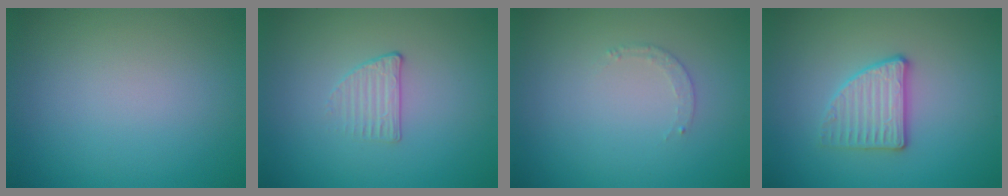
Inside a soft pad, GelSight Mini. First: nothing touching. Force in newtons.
{"total": 1.3, "press": 0.8, "slide": 1.0}
{"total": 0.6, "press": 0.5, "slide": 0.3}
{"total": 2.8, "press": 2.7, "slide": 0.7}